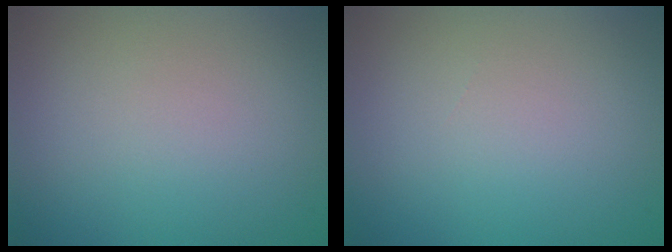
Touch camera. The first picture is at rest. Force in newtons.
{"total": 0.0}